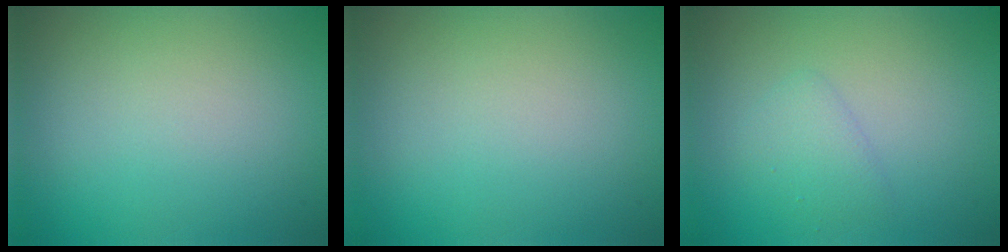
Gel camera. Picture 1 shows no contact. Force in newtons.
{"total": 0.0}
{"total": 1.7, "press": 1.7, "slide": 0.1}